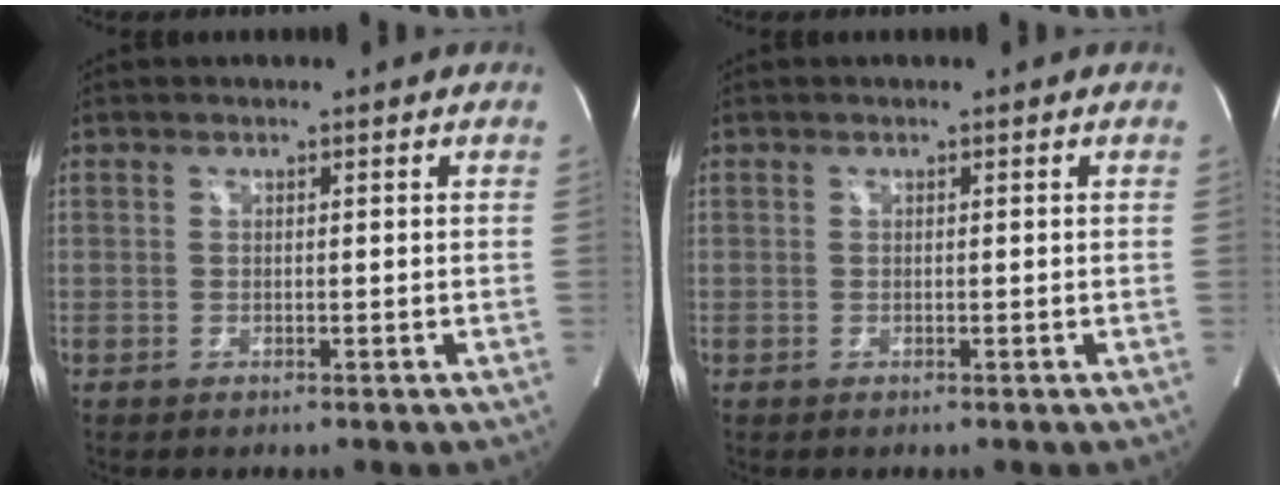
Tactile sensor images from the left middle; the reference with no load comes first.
{"total": 0.0}